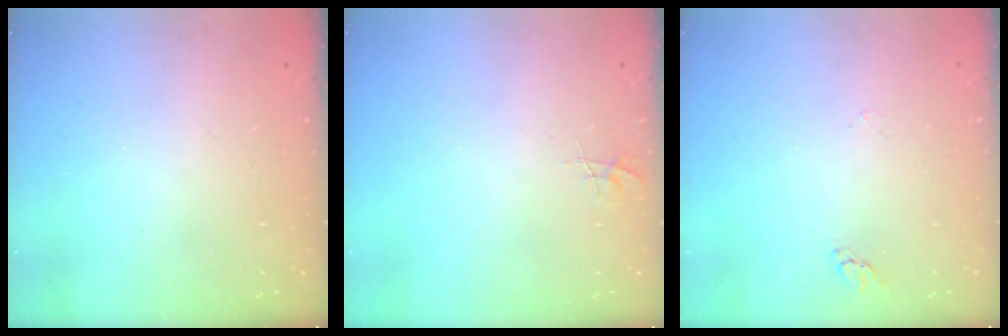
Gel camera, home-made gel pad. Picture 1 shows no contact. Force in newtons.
{"total": 3.6, "press": 3.6, "slide": 0.3}
{"total": 2.2, "press": 2.2, "slide": 0.2}